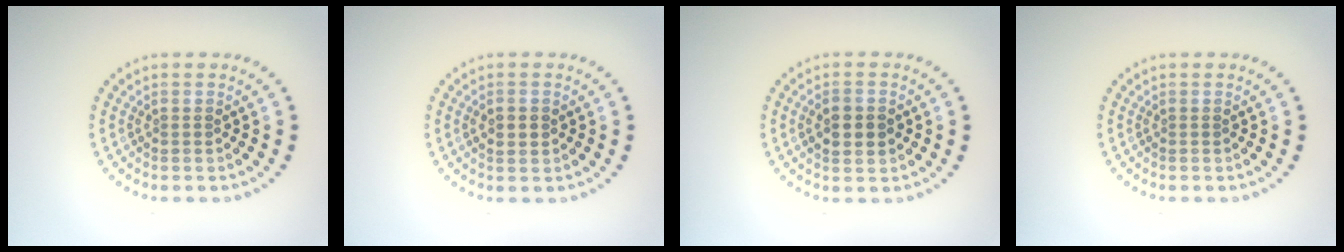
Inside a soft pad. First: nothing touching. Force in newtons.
{"total": 1.8, "press": 1.8, "slide": 0.1}
{"total": 3.2, "press": 3.2, "slide": 0.1}
{"total": 0.0}